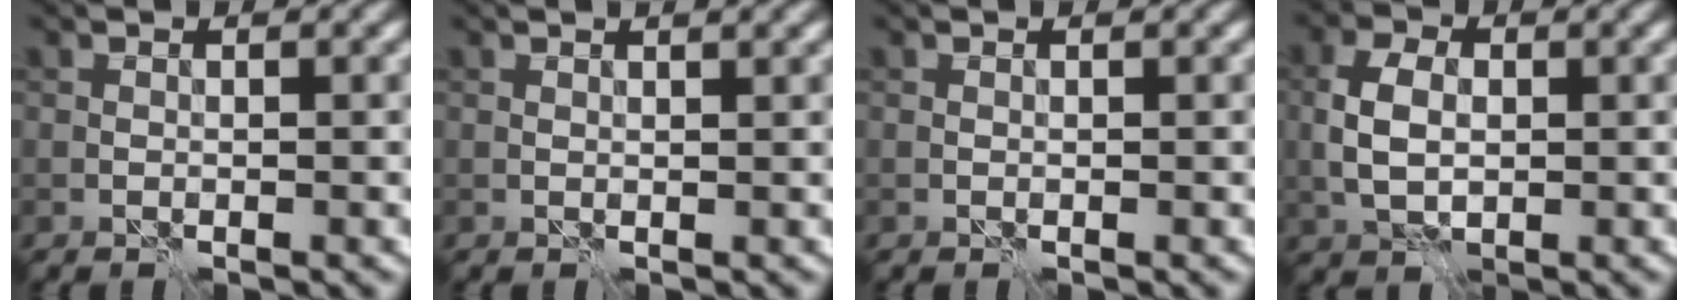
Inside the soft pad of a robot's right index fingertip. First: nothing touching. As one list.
[{"total": 1.5, "force": [1.1, 0.3, 0.9], "torque": [-0.014, 0.000, 0.009]}, {"total": 0.0}, {"total": 4.6, "force": [-0.1, 3.0, 3.4], "torque": [-0.075, 0.003, -0.006]}]